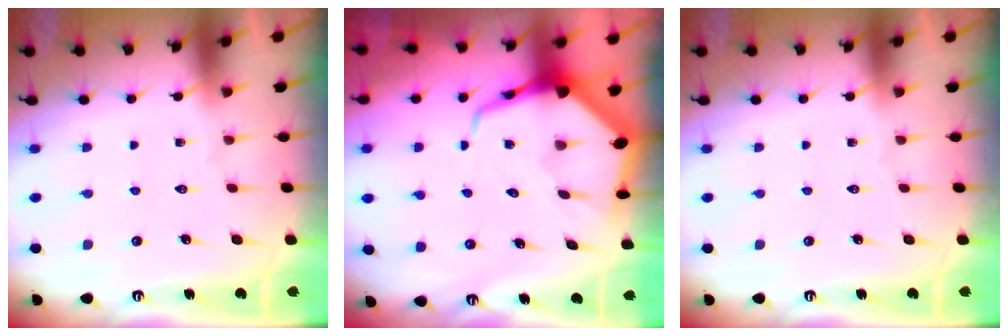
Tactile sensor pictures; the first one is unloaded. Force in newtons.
{"total": 10.2, "press": 10.1, "slide": 1.1}
{"total": 0.0}